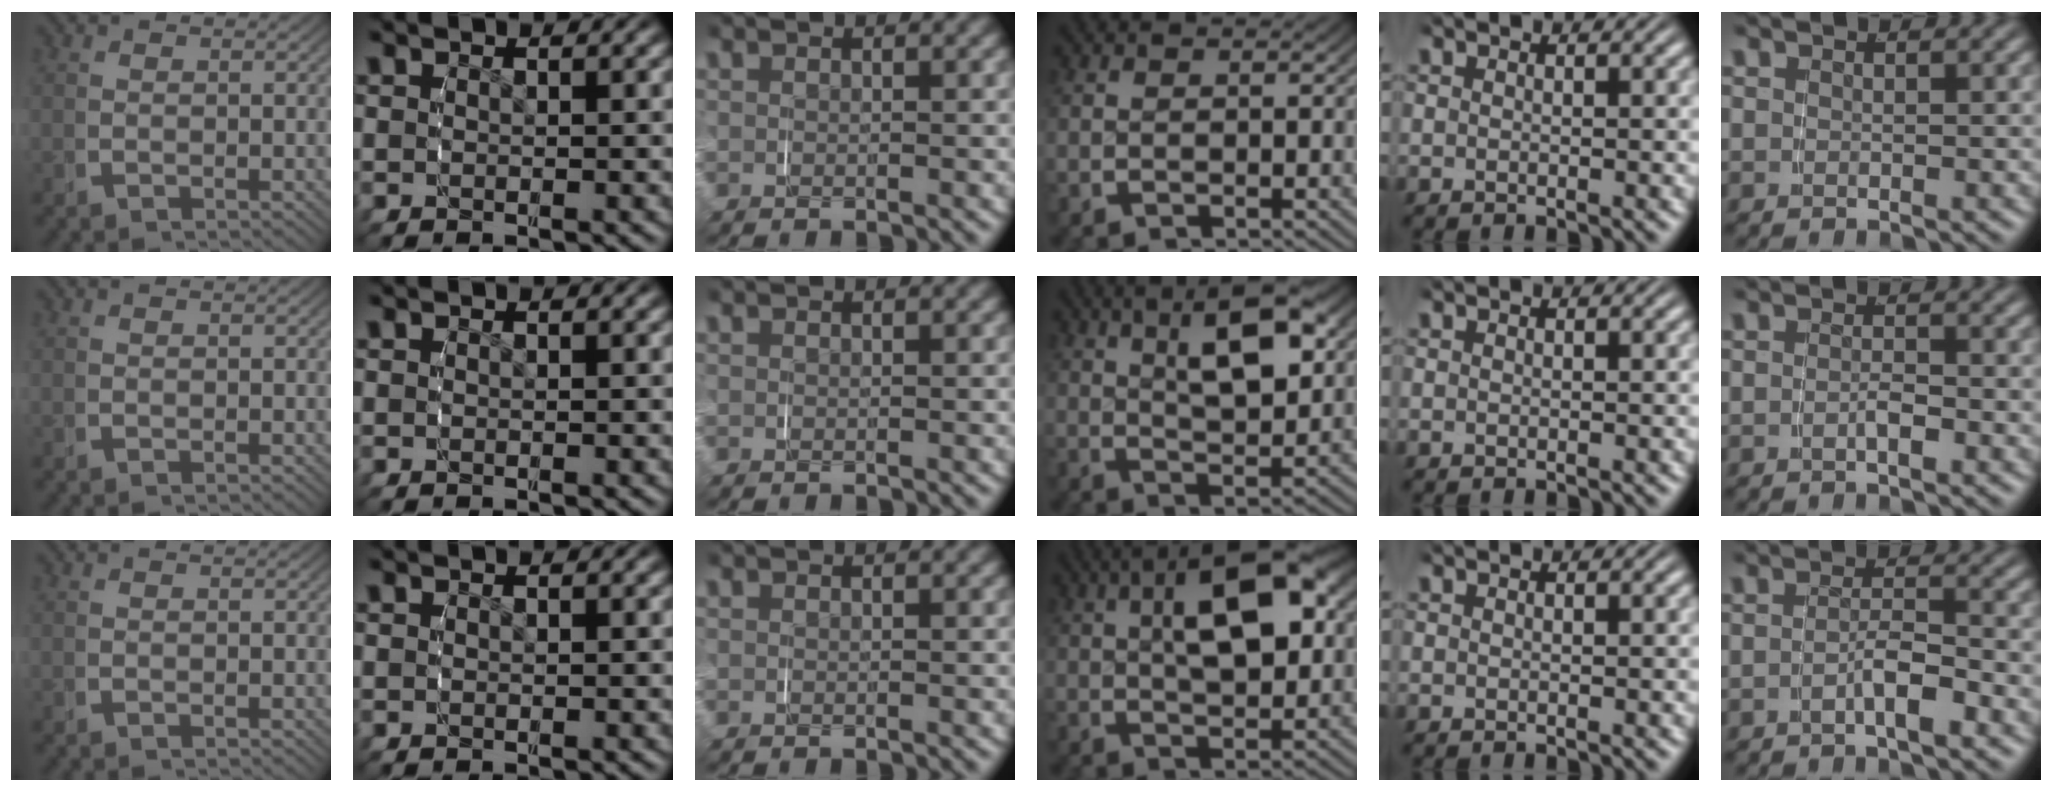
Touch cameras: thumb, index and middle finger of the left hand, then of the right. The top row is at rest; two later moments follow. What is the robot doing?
{"motion": "grasp_and_lifting", "object": "lipstick"}